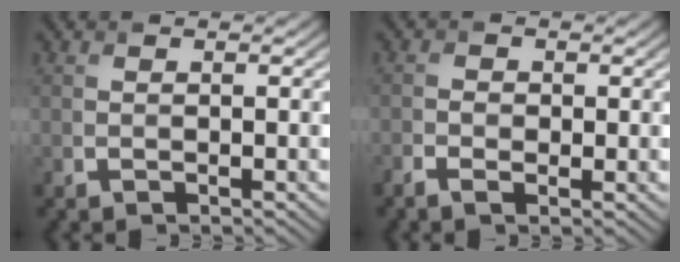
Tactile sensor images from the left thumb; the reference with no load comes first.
{"total": 2.3, "force": [-0.9, 1.5, 1.5], "torque": [-0.037, -0.004, -0.019]}